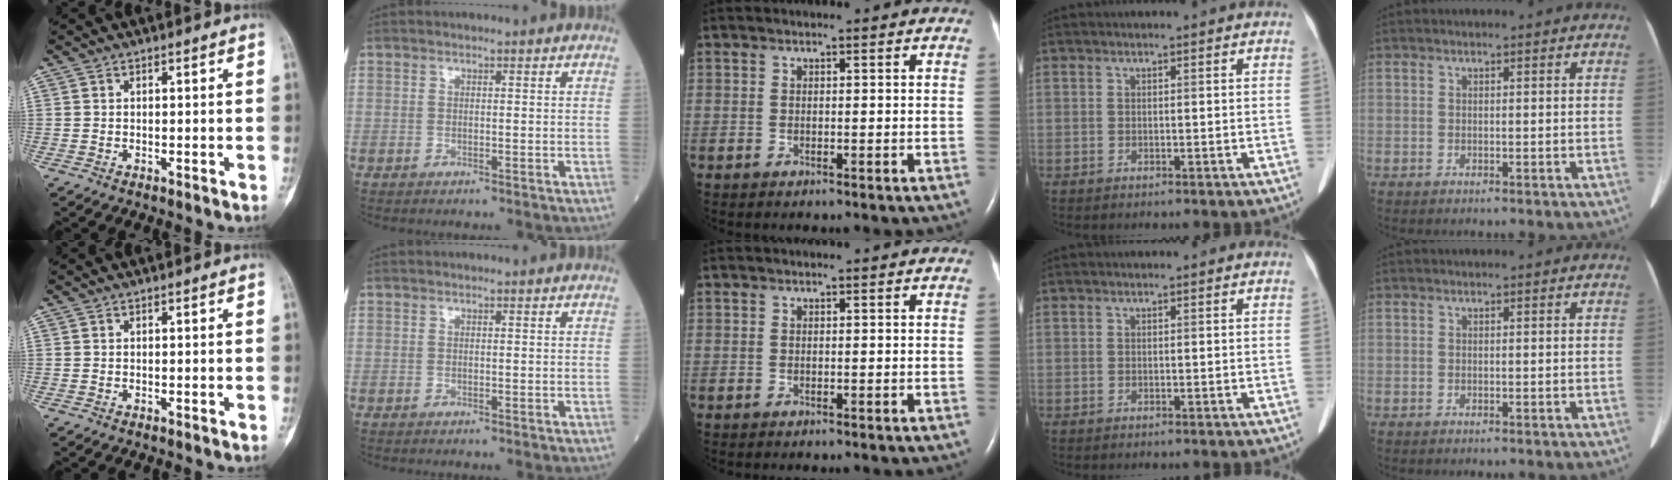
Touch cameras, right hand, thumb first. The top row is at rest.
{}